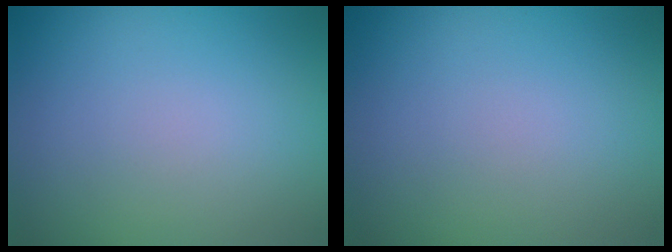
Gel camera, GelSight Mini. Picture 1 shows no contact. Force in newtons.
{"total": 0.0}